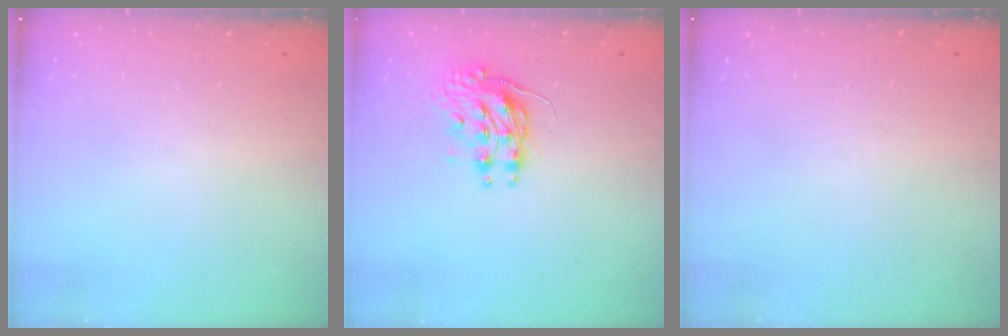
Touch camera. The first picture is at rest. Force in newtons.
{"total": 9.3, "press": 9.3, "slide": 0.1}
{"total": 0.0}